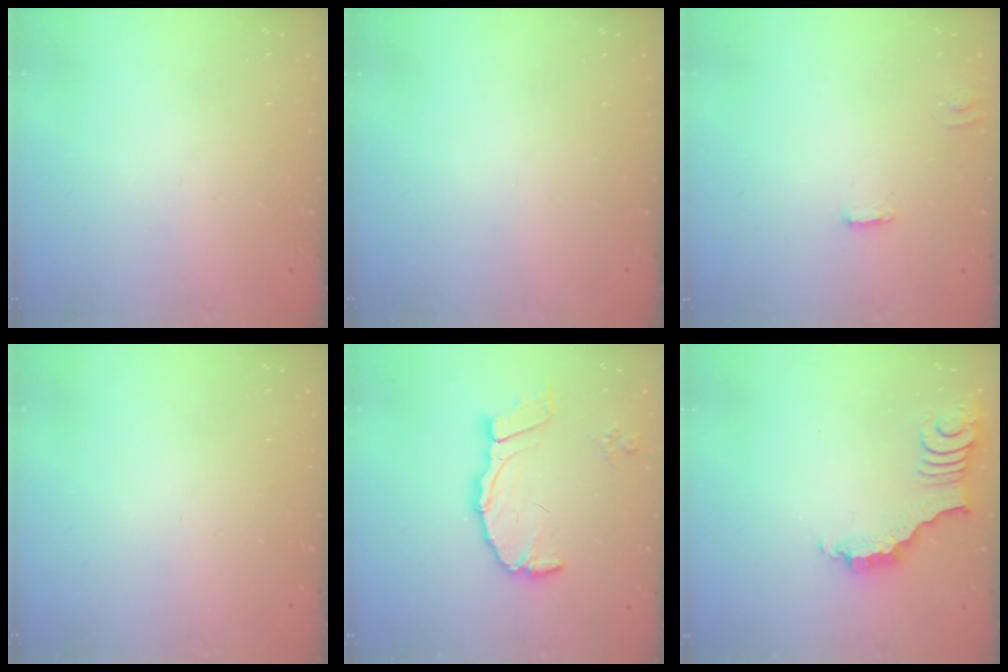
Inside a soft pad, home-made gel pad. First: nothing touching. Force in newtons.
{"total": 0.0}
{"total": 2.0, "press": 2.0, "slide": 0.1}
{"total": 0.0}
{"total": 11.9, "press": 11.8, "slide": 0.9}
{"total": 2.0, "press": 2.0, "slide": 0.2}